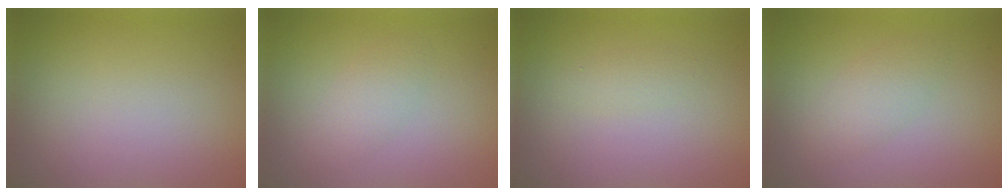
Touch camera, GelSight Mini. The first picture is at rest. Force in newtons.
{"total": 1.8, "press": 1.8, "slide": 0.0}
{"total": 0.9, "press": 0.9, "slide": 0.1}
{"total": 2.2, "press": 2.2, "slide": 0.1}